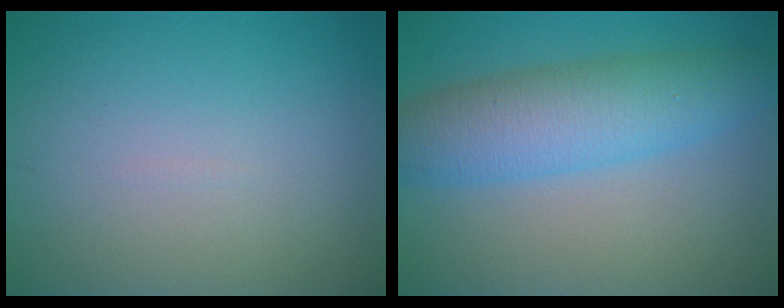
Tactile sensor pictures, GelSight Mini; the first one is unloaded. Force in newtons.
{"total": 6.6, "press": 6.6, "slide": 0.0}